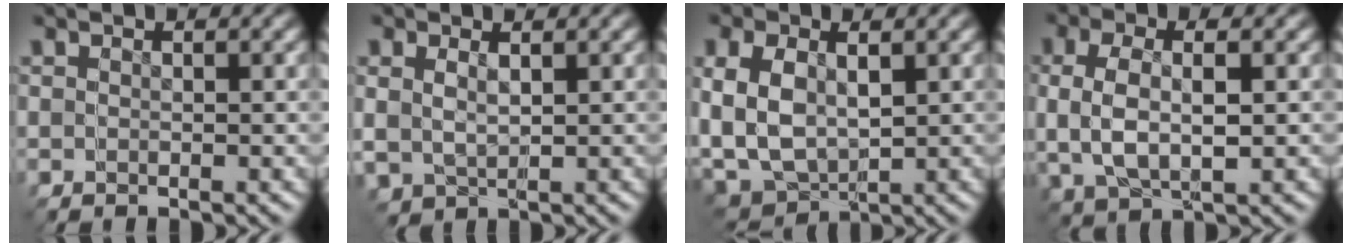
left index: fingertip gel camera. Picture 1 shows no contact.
{"total": 1.3, "force": [0.0, 0.7, 1.1], "torque": [-0.008, -0.005, 0.010]}
{"total": 7.4, "force": [-0.1, 6.8, 3.0], "torque": [-0.074, -0.018, 0.002]}
{"total": 2.5, "force": [0.6, -1.2, -2.0], "torque": [0.017, 0.015, 0.005]}